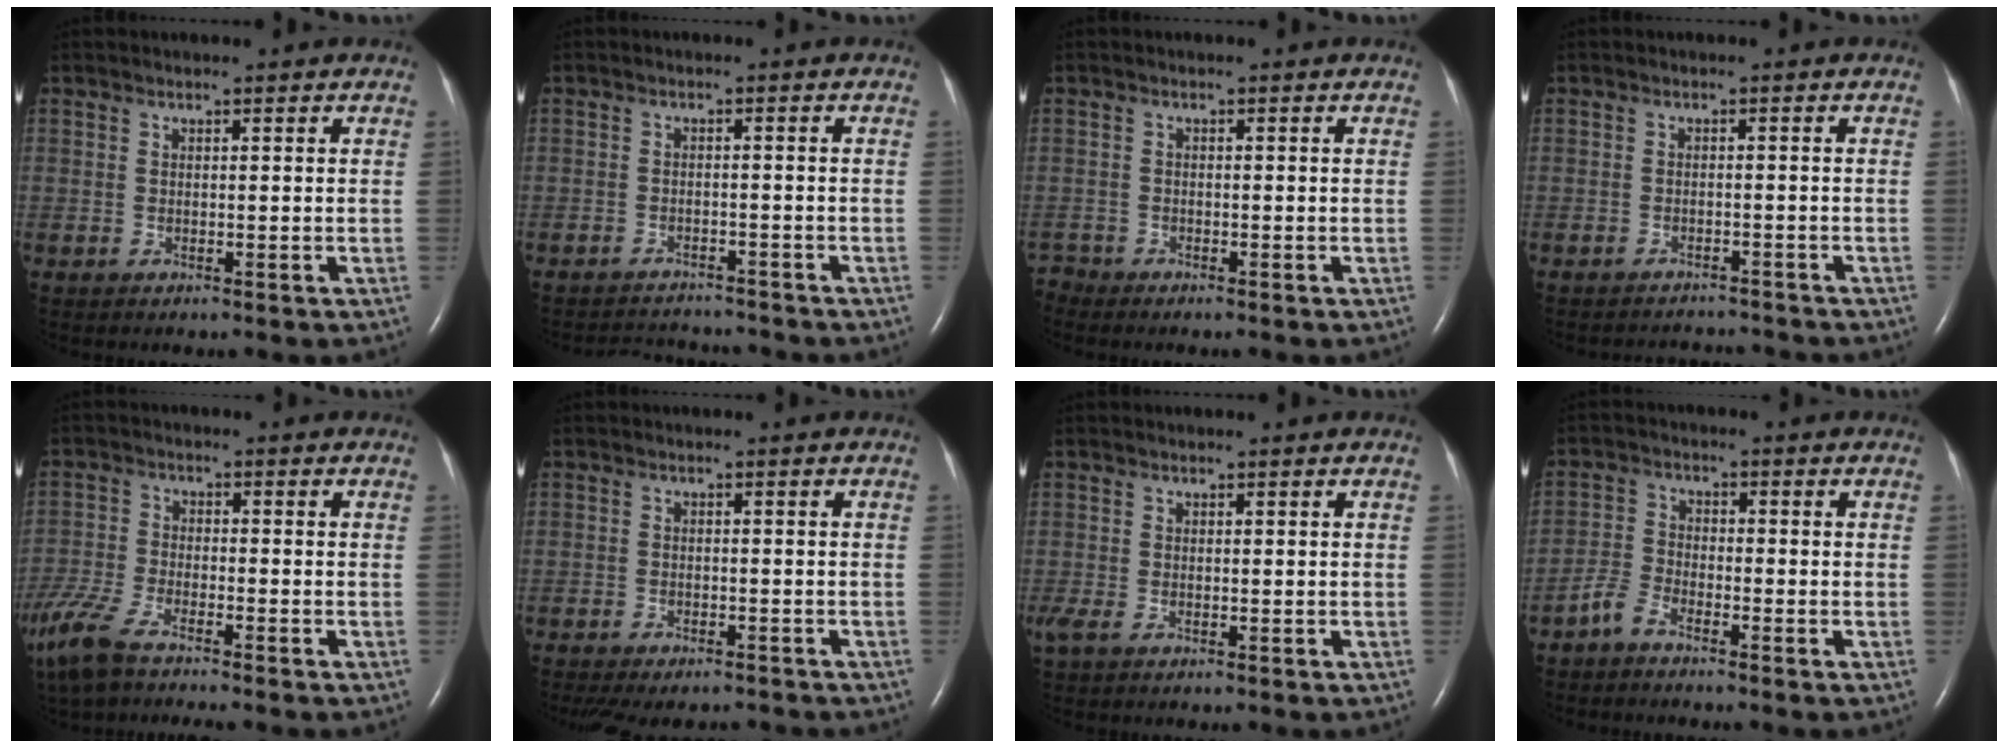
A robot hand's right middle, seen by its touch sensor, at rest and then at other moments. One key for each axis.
{"total": 6.5, "fx": -6.4, "fy": 1.0, "fz": 0.6, "tx": -0.010, "ty": 0.000, "tz": -0.089}
{"total": 1.5, "fx": -1.4, "fy": -0.1, "fz": -0.5, "tx": 0.010, "ty": -0.008, "tz": -0.028}
{"total": 6.0, "fx": -5.9, "fy": 0.9, "fz": 0.3, "tx": -0.006, "ty": 0.000, "tz": -0.075}
{"total": 9.4, "fx": -7.3, "fy": 1.9, "fz": 5.7, "tx": -0.129, "ty": -0.025, "tz": -0.140}
{"total": 10.9, "fx": -9.7, "fy": 3.1, "fz": 4.0, "tx": -0.076, "ty": -0.009, "tz": -0.127}
{"total": 1.6, "fx": -0.7, "fy": 0.6, "fz": 1.2, "tx": -0.035, "ty": -0.006, "tz": -0.012}
{"total": 3.1, "fx": -2.7, "fy": 0.7, "fz": 1.3, "tx": -0.036, "ty": -0.004, "tz": -0.060}